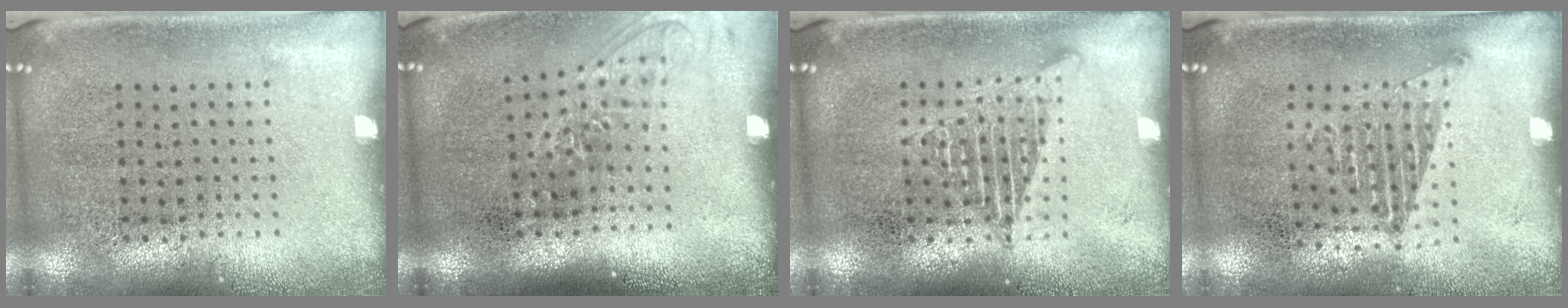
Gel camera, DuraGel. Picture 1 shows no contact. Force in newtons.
{"total": 1.4, "press": 1.1, "slide": 0.8}
{"total": 2.2, "press": 2.2, "slide": 0.2}
{"total": 1.1, "press": 1.0, "slide": 0.5}